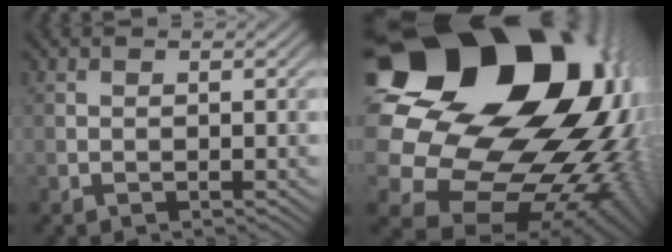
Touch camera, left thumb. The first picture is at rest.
{"total": 23.8, "force": [5.5, 18.9, 13.4], "torque": [-0.281, -0.052, 0.108]}